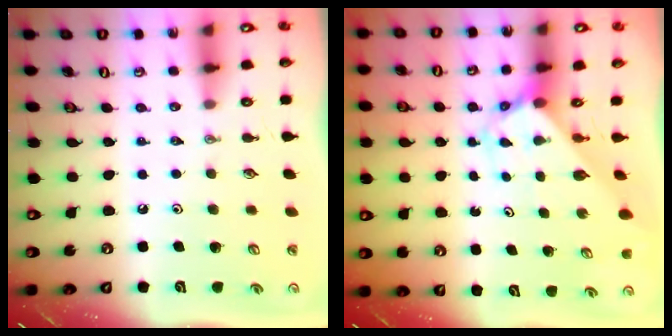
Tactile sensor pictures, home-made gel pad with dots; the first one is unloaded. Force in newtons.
{"total": 2.7, "press": 2.7, "slide": 0.3}